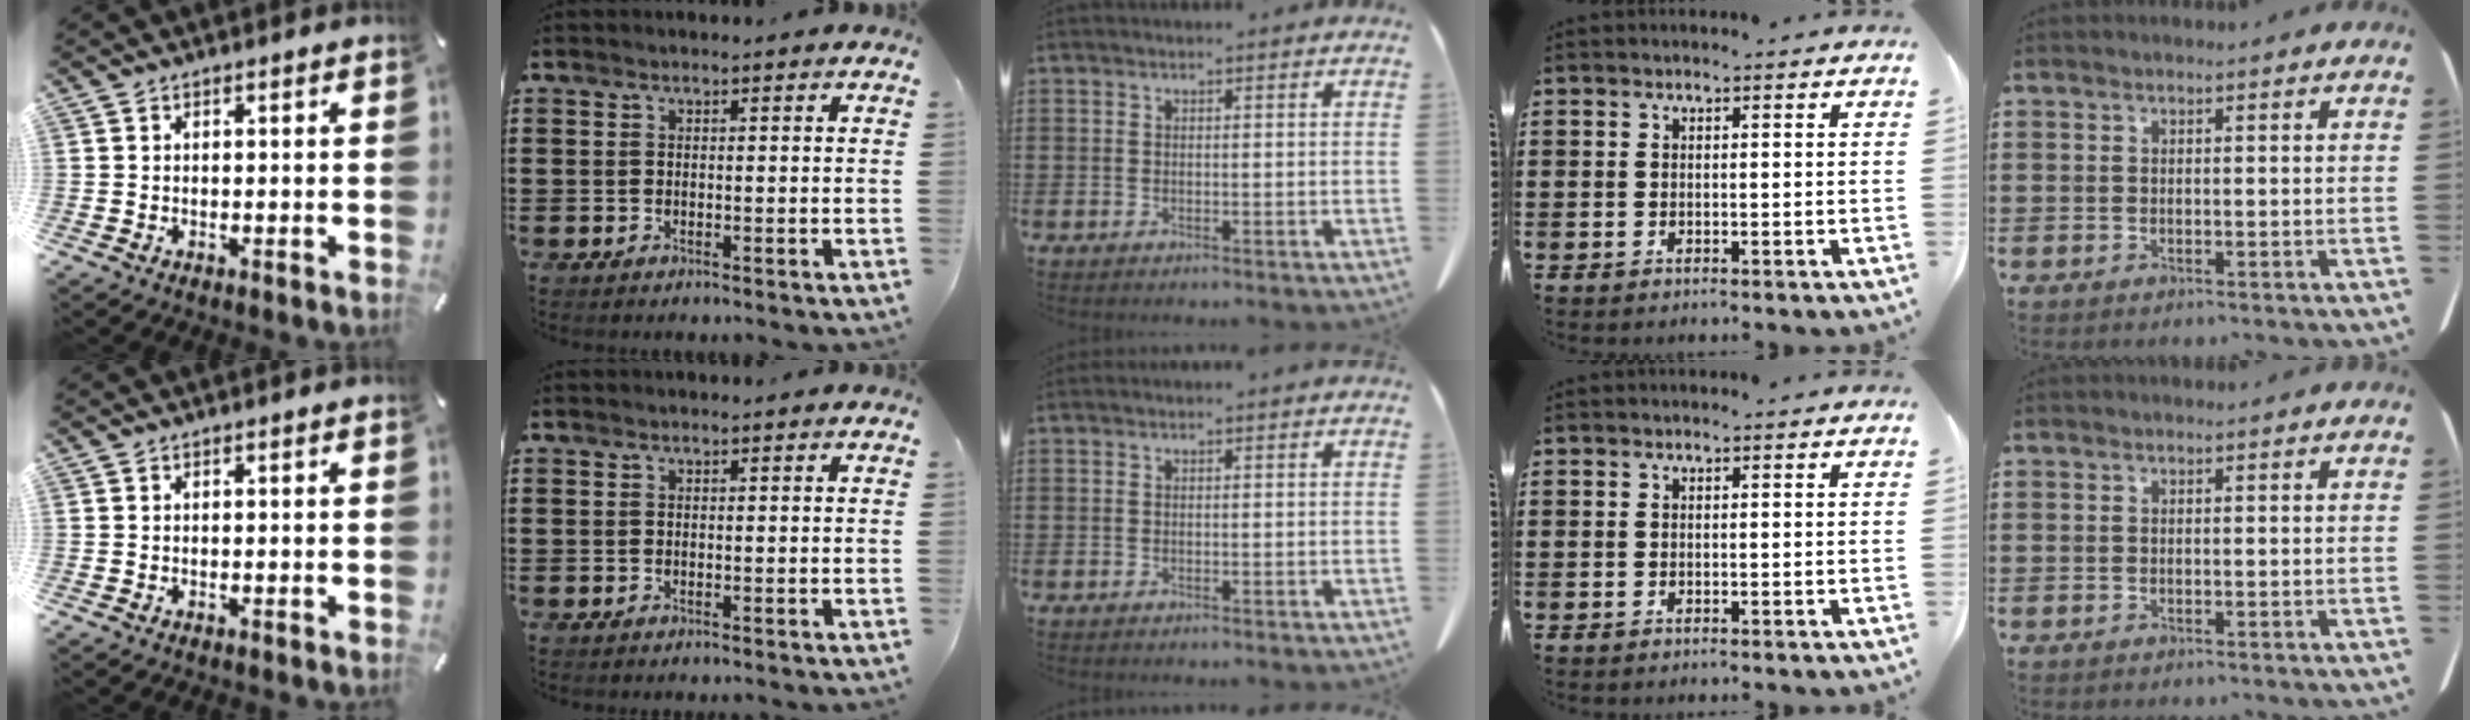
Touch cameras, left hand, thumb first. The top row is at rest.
{}